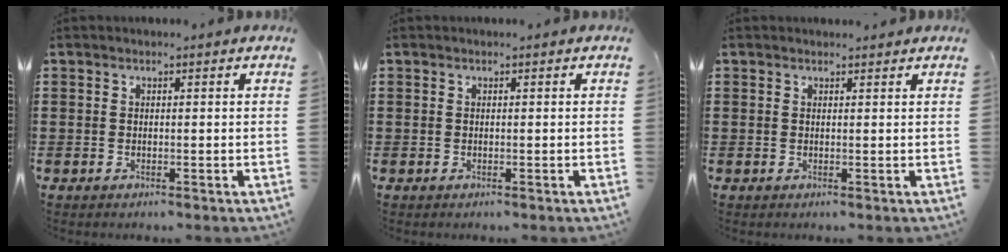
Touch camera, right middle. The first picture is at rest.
{"total": 0.0}
{"total": 0.7, "force": [0.7, 0.0, 0.0], "torque": [0.006, -0.004, 0.013]}